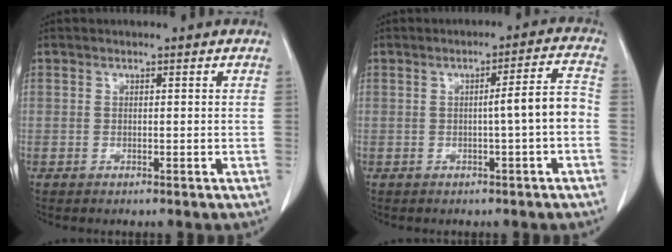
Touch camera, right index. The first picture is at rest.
{"total": 5.1, "force": [-1.0, -0.4, 5.0], "torque": [-0.066, 0.012, -0.015]}